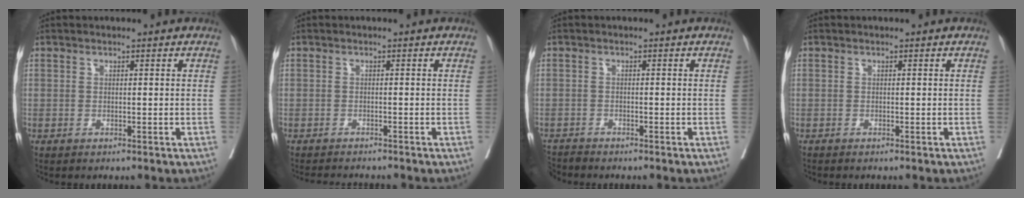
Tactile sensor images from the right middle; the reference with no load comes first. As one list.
[{"total": 5.0, "force": [-4.8, 0.4, 1.4], "torque": [-0.010, -0.010, -0.070]}, {"total": 2.7, "force": [-2.6, 0.3, -0.2], "torque": [0.006, -0.011, -0.050]}, {"total": 0.0}]